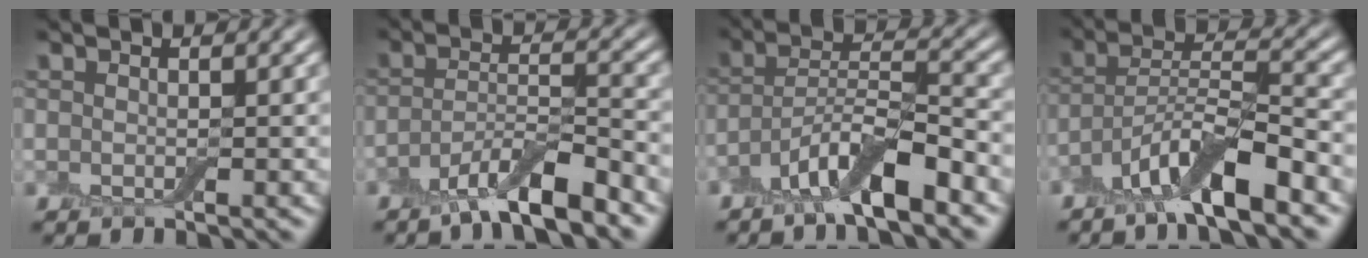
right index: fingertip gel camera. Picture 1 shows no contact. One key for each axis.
{"total": 6.0, "fx": -4.3, "fy": 1.3, "fz": 4.0, "tx": -0.067, "ty": -0.002, "tz": -0.079}
{"total": 6.3, "fx": -4.0, "fy": 1.4, "fz": 4.7, "tx": -0.085, "ty": 0.004, "tz": -0.078}
{"total": 7.0, "fx": -4.5, "fy": 1.3, "fz": 5.2, "tx": -0.094, "ty": 0.007, "tz": -0.087}